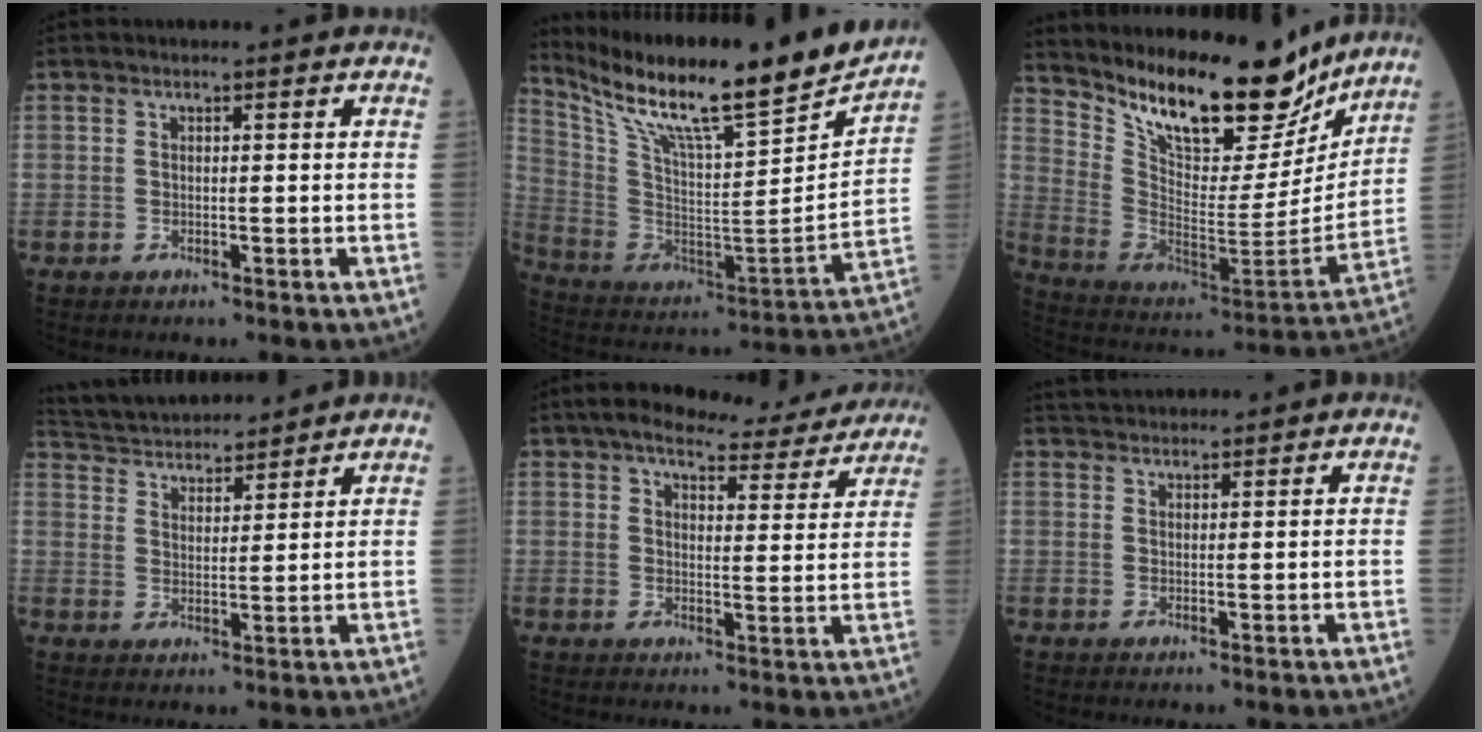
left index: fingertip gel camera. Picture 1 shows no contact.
{"total": 24.3, "force": [20.6, 0.9, 12.9], "torque": [-0.239, -0.044, 0.333]}
{"total": 20.6, "force": [17.1, 6.0, 9.8], "torque": [-0.178, -0.036, 0.278]}
{"total": 14.1, "force": [13.3, 2.2, 4.1], "torque": [-0.081, 0.028, 0.220]}
{"total": 12.7, "force": [11.4, 2.6, 4.9], "torque": [-0.059, 0.001, 0.137]}
{"total": 5.1, "force": [4.9, 0.6, 1.2], "torque": [-0.021, 0.033, 0.082]}